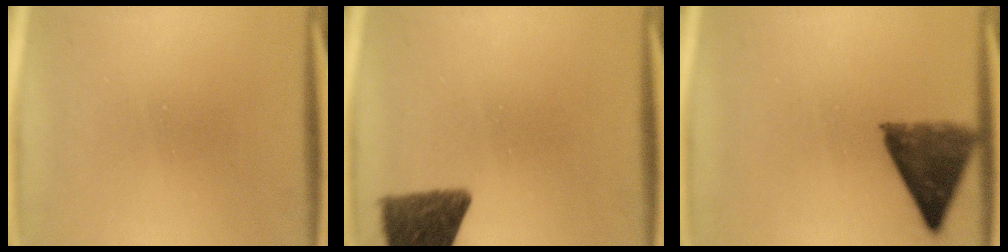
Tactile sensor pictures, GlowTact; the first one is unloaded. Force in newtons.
{"total": 10.2}
{"total": 8.2}